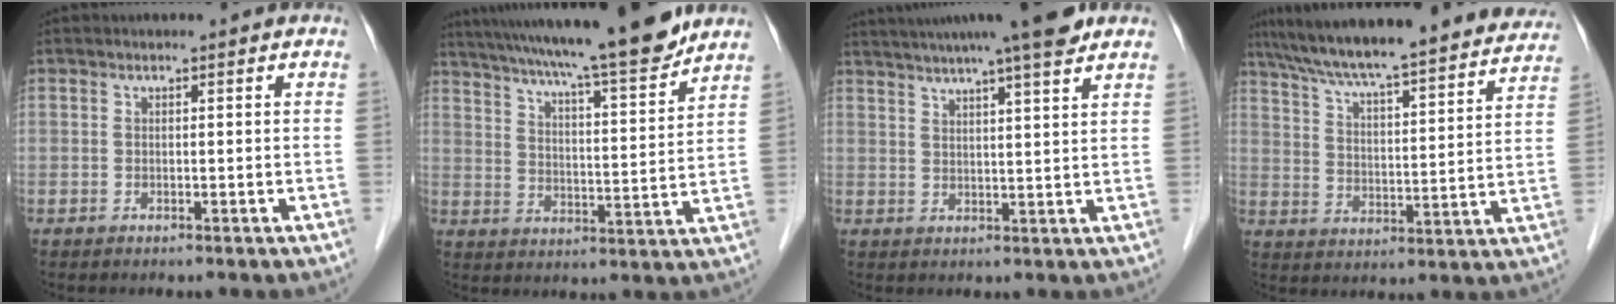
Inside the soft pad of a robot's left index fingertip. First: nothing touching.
{"total": 19.3, "force": [16.7, 0.2, 9.7], "torque": [-0.161, -0.003, 0.245]}
{"total": 13.1, "force": [10.9, -0.1, 7.3], "torque": [-0.123, 0.022, 0.146]}
{"total": 28.8, "force": [25.8, 3.5, 12.3], "torque": [-0.198, -0.017, 0.338]}